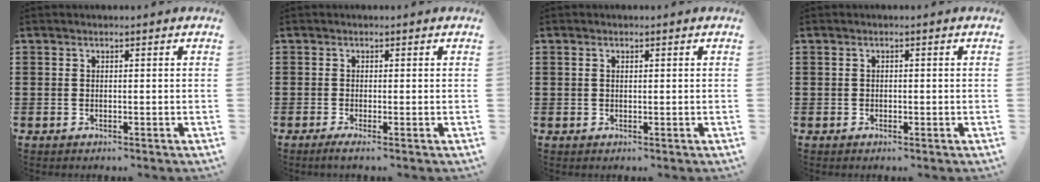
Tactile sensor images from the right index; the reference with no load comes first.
{"total": 0.7, "force": [-0.3, -0.1, 0.7], "torque": [-0.010, -0.004, -0.005]}
{"total": 0.7, "force": [0.3, 0.3, 0.5], "torque": [-0.011, 0.002, 0.005]}
{"total": 0.5, "force": [0.0, 0.5, 0.2], "torque": [-0.005, 0.003, -0.002]}